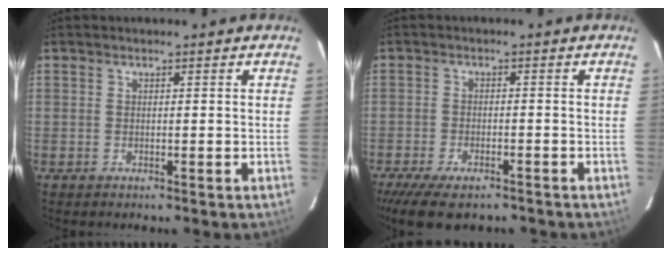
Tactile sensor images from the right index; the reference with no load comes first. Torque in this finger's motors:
{"motor_torque": [1.15, -0.97, 0.49, 0.11]}